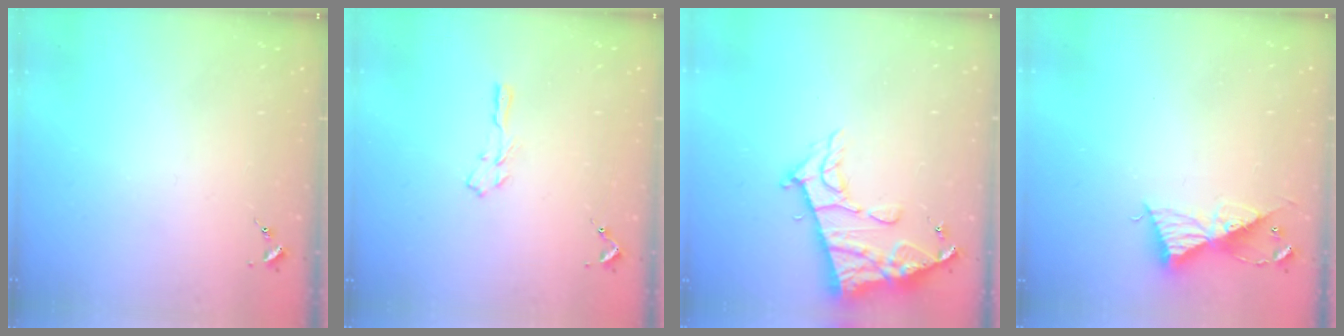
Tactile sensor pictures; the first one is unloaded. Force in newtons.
{"total": 3.5, "press": 3.5, "slide": 0.4}
{"total": 14.9, "press": 14.8, "slide": 1.4}
{"total": 9.3, "press": 9.3, "slide": 0.7}